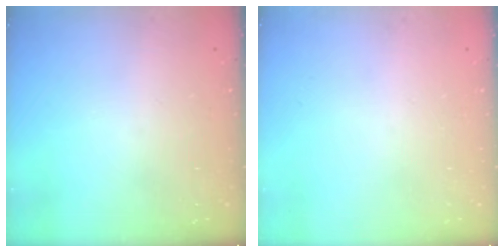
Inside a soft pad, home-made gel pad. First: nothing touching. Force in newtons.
{"total": 0.0}